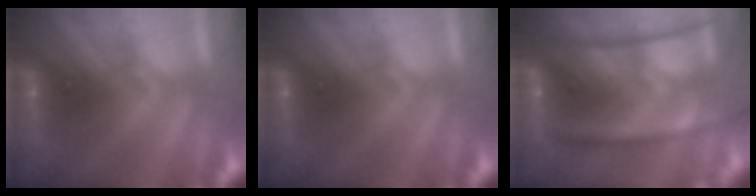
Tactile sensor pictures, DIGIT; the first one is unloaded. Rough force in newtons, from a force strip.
{"total": 0.0}
{"total": 7.0}